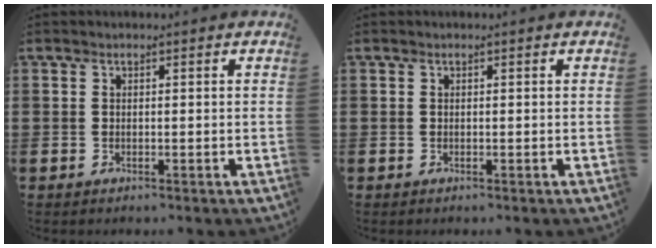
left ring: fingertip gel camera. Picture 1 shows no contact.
{"total": 0.0}